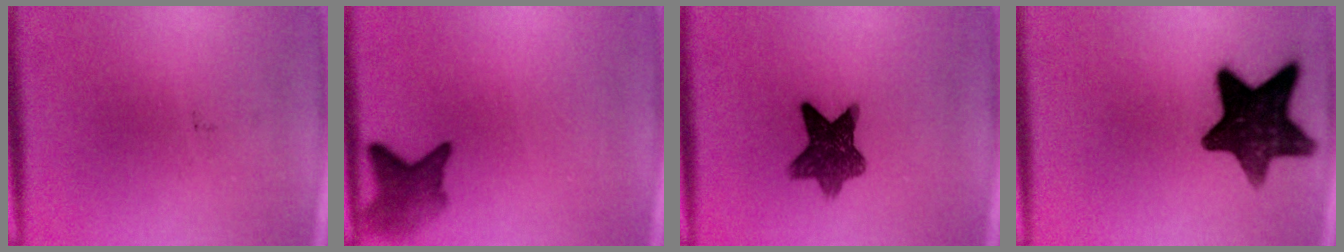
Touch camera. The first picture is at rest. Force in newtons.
{"total": 4.1}
{"total": 8.3}
{"total": 13.9}